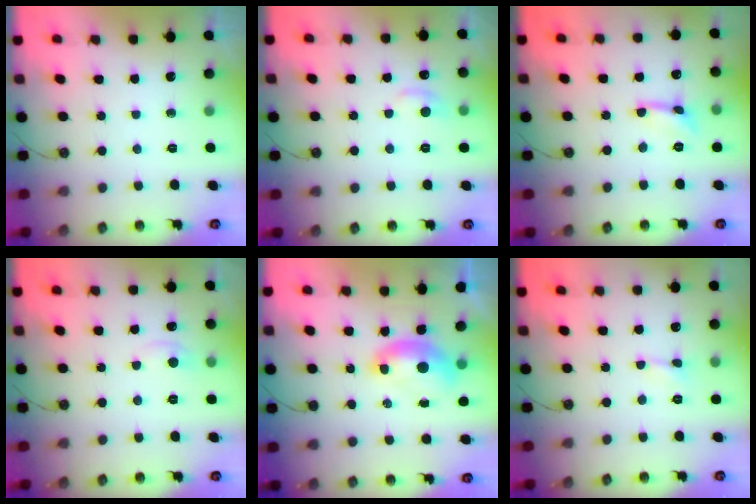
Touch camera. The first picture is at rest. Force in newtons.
{"total": 1.0, "press": 0.5, "slide": 0.8}
{"total": 2.8, "press": 2.8, "slide": 0.4}
{"total": 1.3, "press": 1.3, "slide": 0.4}
{"total": 2.0, "press": 1.9, "slide": 0.6}
{"total": 1.3, "press": 1.2, "slide": 0.3}